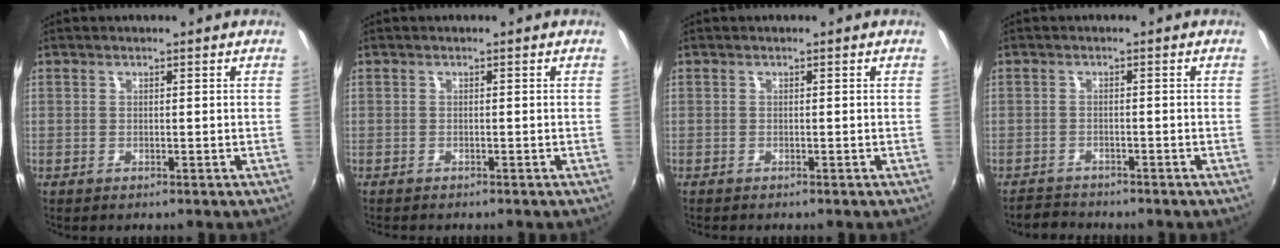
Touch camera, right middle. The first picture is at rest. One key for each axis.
{"total": 0.7, "fx": -0.7, "fy": 0.1, "fz": 0.3, "tx": -0.006, "ty": -0.007, "tz": -0.011}
{"total": 0.0}
{"total": 2.7, "fx": -2.6, "fy": 0.7, "fz": 0.0, "tx": -0.013, "ty": -0.006, "tz": -0.051}